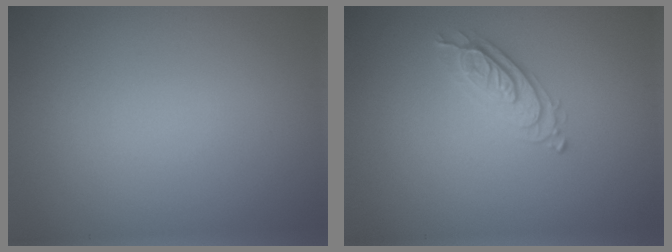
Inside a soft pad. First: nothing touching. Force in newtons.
{"total": 2.2, "press": 2.2, "slide": 0.4}